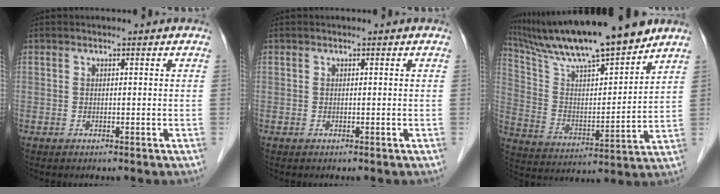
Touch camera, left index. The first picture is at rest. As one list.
[{"total": 0.0}, {"total": 19.1, "force": [16.5, 1.5, 9.7], "torque": [-0.170, 0.007, 0.285]}]